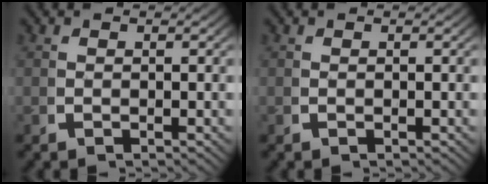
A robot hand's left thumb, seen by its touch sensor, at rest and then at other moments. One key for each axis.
{"total": 0.0}